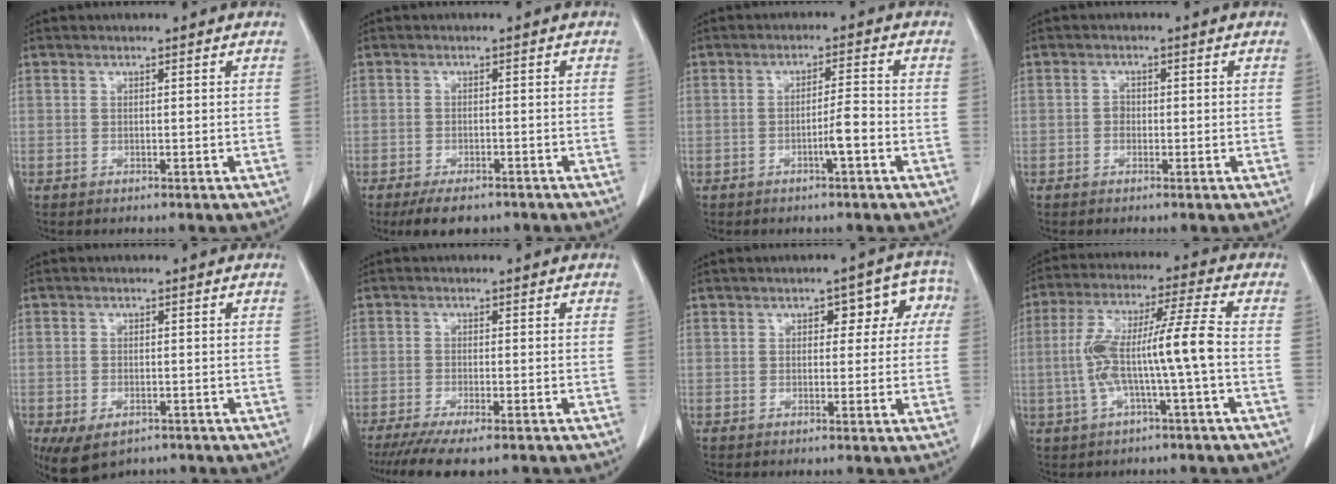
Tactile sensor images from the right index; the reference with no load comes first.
{"total": 5.0, "force": [-3.9, 2.1, 2.4], "torque": [-0.039, -0.005, -0.057]}
{"total": 3.6, "force": [-1.4, -0.1, 3.3], "torque": [-0.051, 0.001, -0.024]}
{"total": 1.2, "force": [-0.2, 1.1, 0.6], "torque": [-0.006, 0.005, -0.004]}
{"total": 6.5, "force": [-4.1, 3.5, 3.6], "torque": [-0.063, -0.007, -0.057]}
{"total": 10.3, "force": [-8.4, 1.6, 5.7], "torque": [-0.077, -0.018, -0.126]}
{"total": 6.1, "force": [1.4, 3.4, 4.8], "torque": [-0.038, 0.036, 0.014]}
{"total": 10.8, "force": [-1.7, -0.1, 10.7], "torque": [-0.212, 0.028, -0.032]}